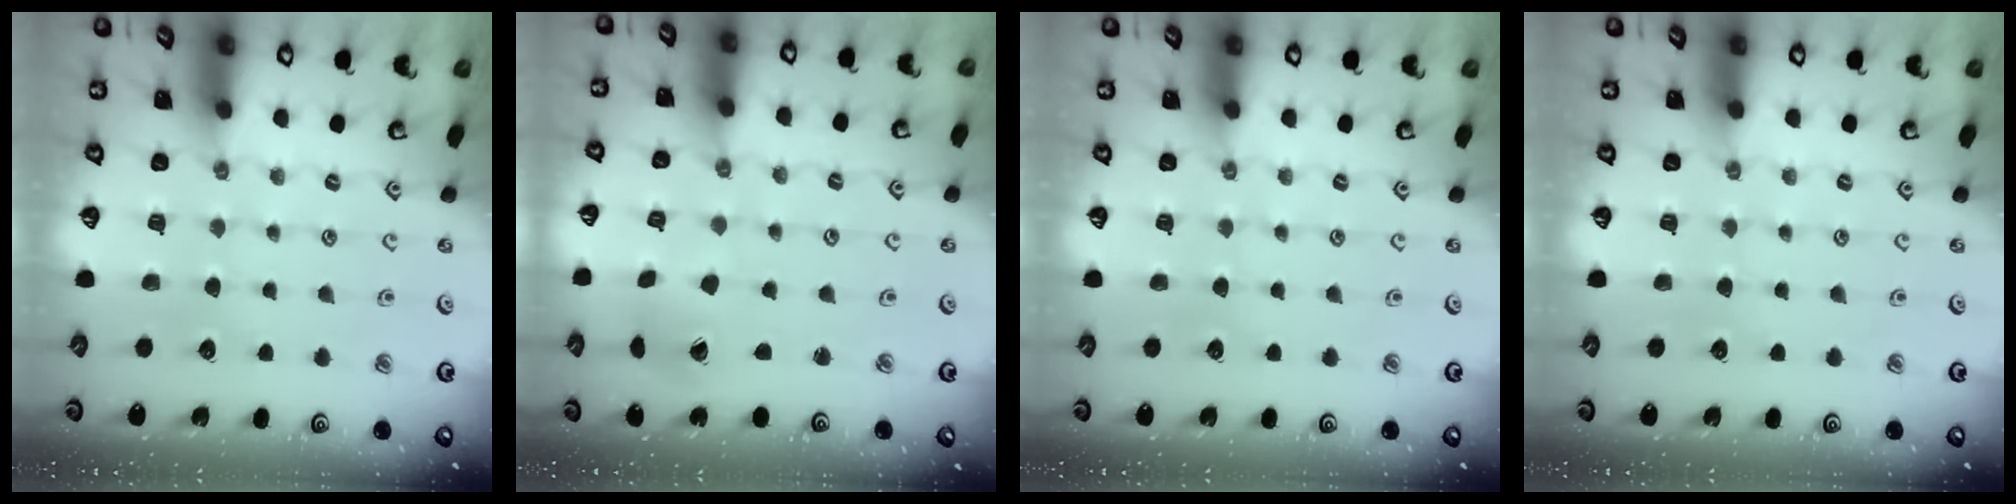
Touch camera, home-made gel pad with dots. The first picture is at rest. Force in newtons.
{"total": 2.4, "press": 2.4, "slide": 0.4}
{"total": 0.0}
{"total": 0.0}